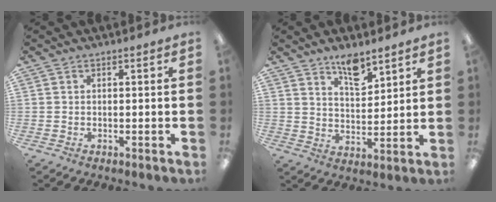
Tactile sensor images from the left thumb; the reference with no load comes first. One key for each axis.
{"total": 7.7, "fx": 6.0, "fy": 3.0, "fz": 3.9, "tx": -0.052, "ty": -0.037, "tz": 0.102}